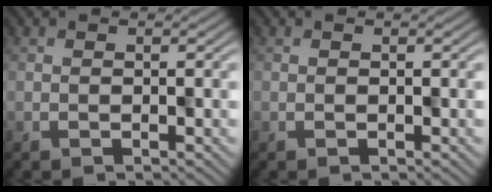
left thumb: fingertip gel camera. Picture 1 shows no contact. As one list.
[{"total": 0.0}]